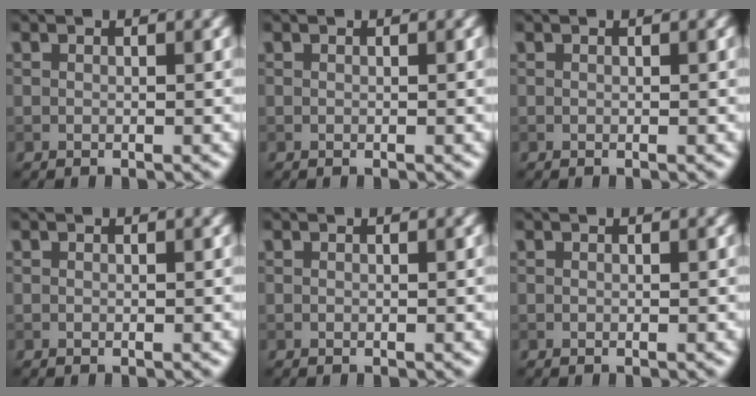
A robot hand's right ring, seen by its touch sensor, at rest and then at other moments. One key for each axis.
{"total": 0.0}
{"total": 0.0}
{"total": 0.0}
{"total": 0.0}
{"total": 0.0}